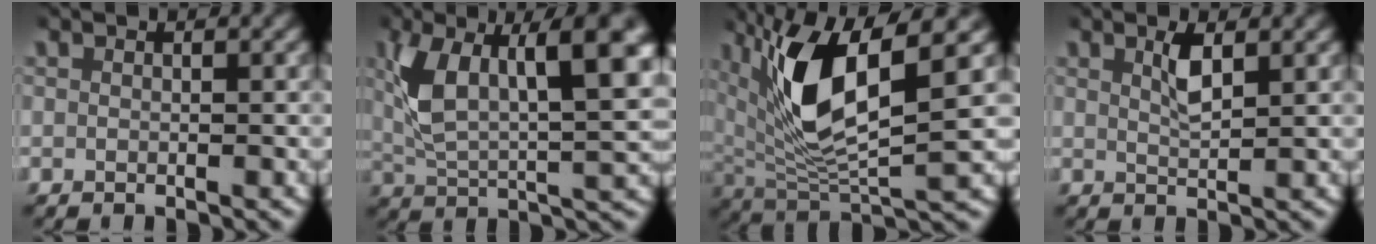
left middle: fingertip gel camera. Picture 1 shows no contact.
{"total": 11.3, "force": [2.4, 5.6, 9.5], "torque": [-0.164, -0.003, 0.046]}
{"total": 10.2, "force": [2.6, 4.3, 8.9], "torque": [-0.172, 0.008, 0.041]}
{"total": 2.0, "force": [1.1, 0.3, 1.7], "torque": [-0.036, -0.003, 0.023]}